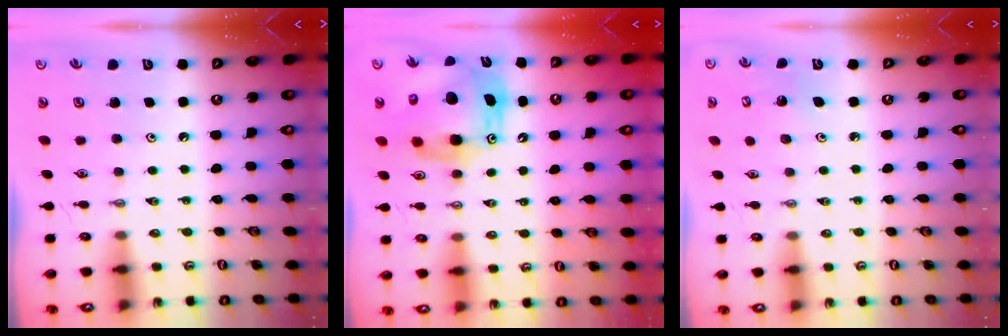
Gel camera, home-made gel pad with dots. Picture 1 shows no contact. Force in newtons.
{"total": 15.6, "press": 15.5, "slide": 1.4}
{"total": 3.1, "press": 3.1, "slide": 0.4}